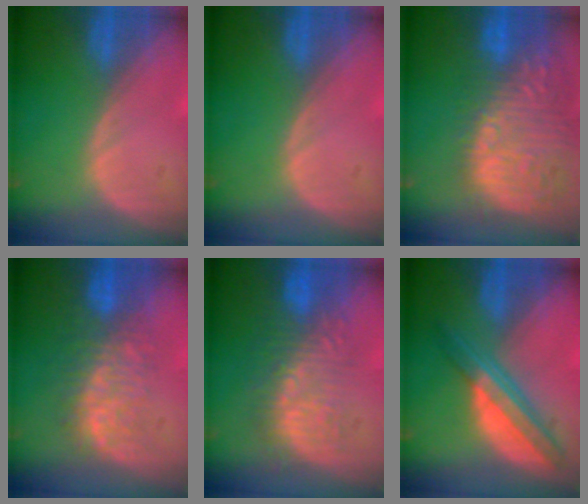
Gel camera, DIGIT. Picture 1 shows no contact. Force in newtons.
{"total": 0.0}
{"total": 15.5, "press": 12.7, "slide": 8.9}
{"total": 7.9, "press": 7.7, "slide": 1.8}
{"total": 9.0, "press": 8.7, "slide": 2.2}
{"total": 7.7, "press": 6.5, "slide": 4.1}